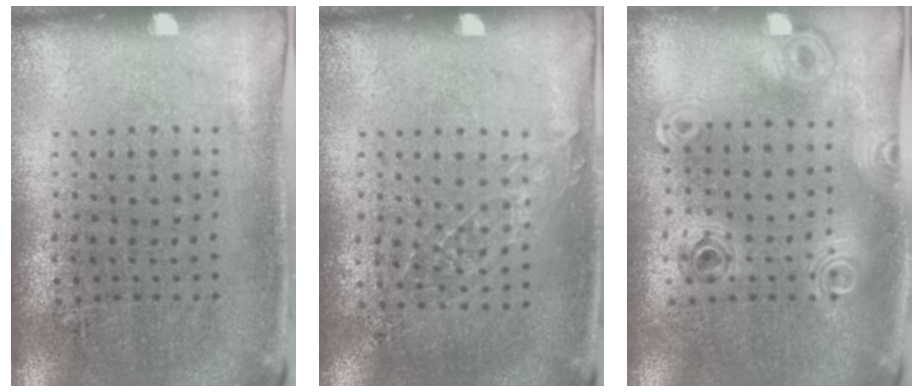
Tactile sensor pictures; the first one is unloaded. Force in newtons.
{"total": 0.9, "press": 0.8, "slide": 0.2}
{"total": 0.8, "press": 0.8, "slide": 0.2}